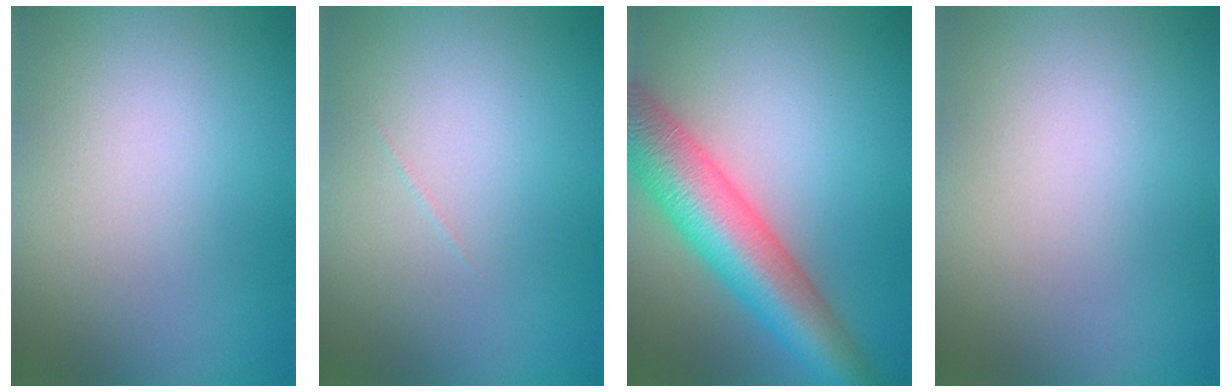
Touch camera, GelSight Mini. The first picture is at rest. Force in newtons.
{"total": 0.0}
{"total": 8.8, "press": 8.8, "slide": 0.3}
{"total": 0.0}